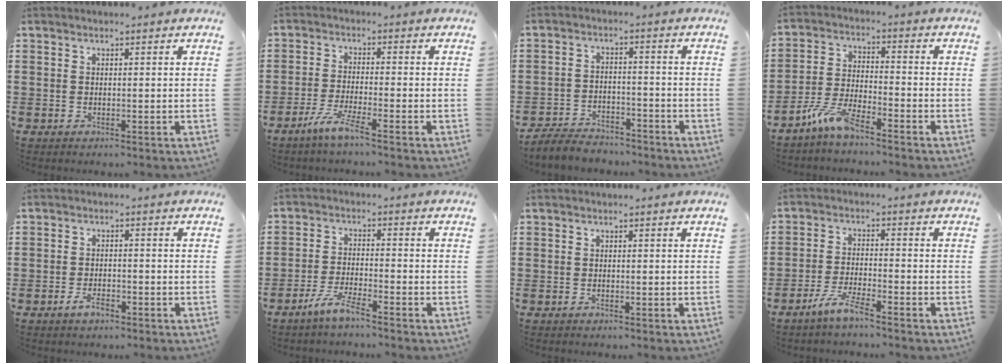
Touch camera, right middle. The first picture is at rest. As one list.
[{"total": 4.5, "force": [-3.1, -0.2, 3.2], "torque": [-0.074, -0.013, -0.060]}, {"total": 4.2, "force": [-4.0, 0.8, 0.7], "torque": [-0.022, 0.005, -0.084]}, {"total": 6.2, "force": [-5.0, 0.8, 3.5], "torque": [-0.086, -0.006, -0.100]}, {"total": 2.6, "force": [-1.7, 0.9, 1.8], "torque": [-0.040, -0.003, -0.032]}, {"total": 4.7, "force": [-3.7, 0.2, 3.0], "torque": [-0.071, -0.009, -0.072]}, {"total": 0.0}, {"total": 4.7, "force": [-3.6, 0.2, 3.0], "torque": [-0.071, -0.009, -0.071]}]